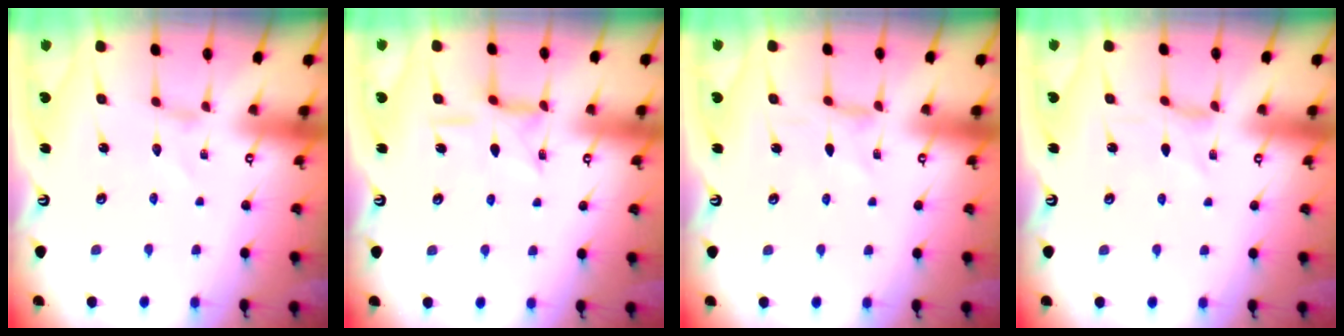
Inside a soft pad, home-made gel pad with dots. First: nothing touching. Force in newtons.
{"total": 8.3, "press": 8.3, "slide": 0.5}
{"total": 0.5, "press": 0.5, "slide": 0.3}
{"total": 0.0}